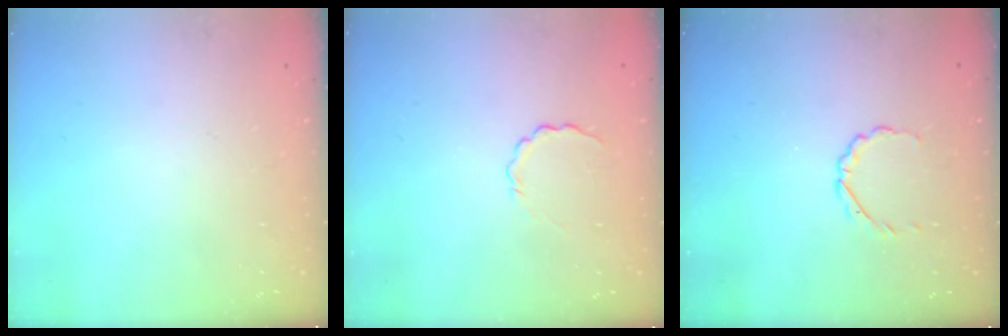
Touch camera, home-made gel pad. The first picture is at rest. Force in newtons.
{"total": 3.0, "press": 2.8, "slide": 0.9}
{"total": 2.0, "press": 1.8, "slide": 0.7}